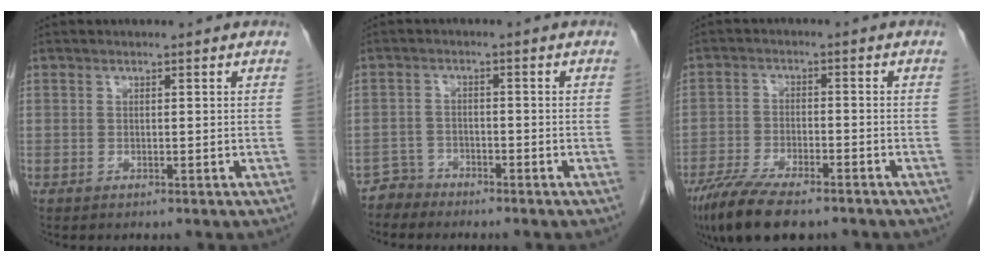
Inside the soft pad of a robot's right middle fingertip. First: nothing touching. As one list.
[{"total": 2.6, "force": [-2.3, 0.9, -0.9], "torque": [0.020, 0.000, -0.045]}, {"total": 11.6, "force": [-8.8, 3.2, 6.9], "torque": [-0.123, -0.024, -0.145]}]